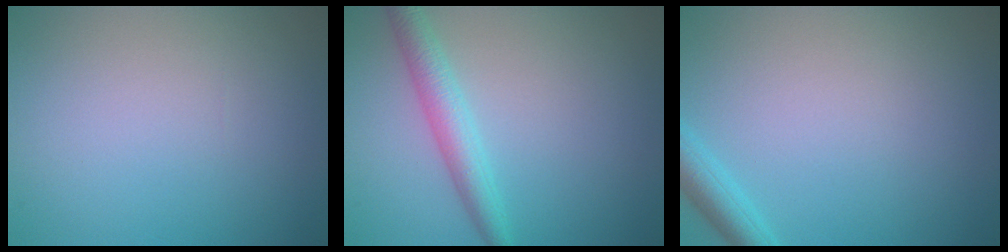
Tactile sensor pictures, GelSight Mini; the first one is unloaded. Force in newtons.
{"total": 3.1, "press": 3.1, "slide": 0.1}
{"total": 2.4, "press": 2.4, "slide": 0.2}